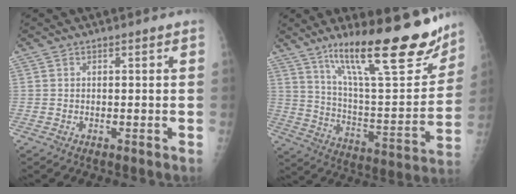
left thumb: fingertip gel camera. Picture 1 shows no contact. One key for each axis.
{"total": 26.2, "fx": 17.3, "fy": 6.7, "fz": 18.5, "tx": -0.248, "ty": -0.071, "tz": 0.279}